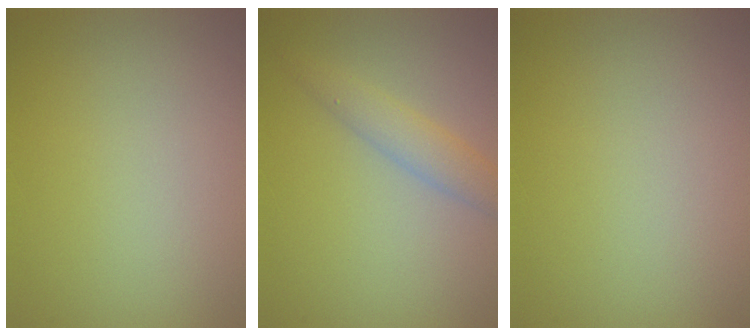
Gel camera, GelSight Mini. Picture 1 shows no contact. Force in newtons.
{"total": 2.3, "press": 2.3, "slide": 0.0}
{"total": 0.0}